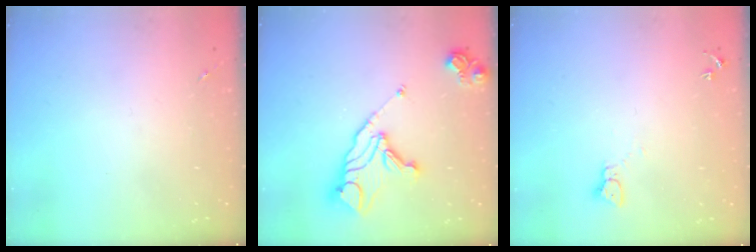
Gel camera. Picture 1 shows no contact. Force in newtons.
{"total": 15.4, "press": 15.3, "slide": 1.7}
{"total": 2.3, "press": 2.3, "slide": 0.3}